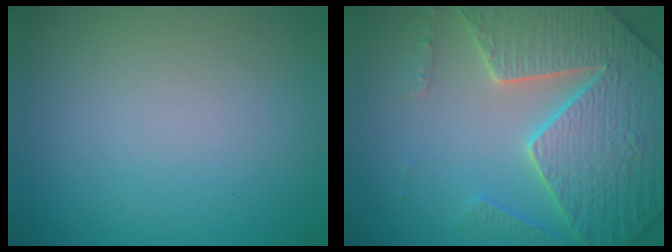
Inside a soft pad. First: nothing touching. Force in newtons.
{"total": 7.5, "press": 7.3, "slide": 1.9}